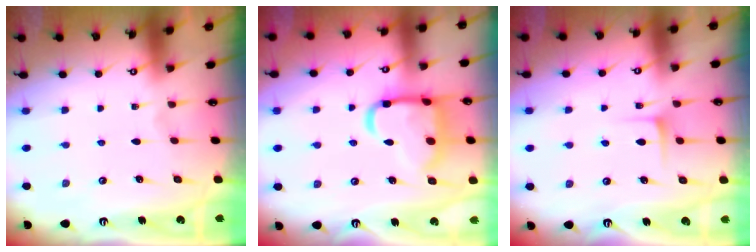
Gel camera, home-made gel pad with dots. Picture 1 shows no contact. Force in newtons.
{"total": 17.4, "press": 17.3, "slide": 1.6}
{"total": 5.3, "press": 5.2, "slide": 0.8}